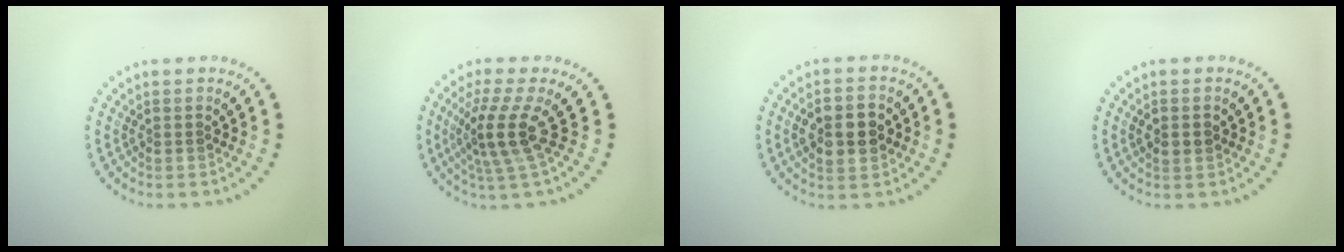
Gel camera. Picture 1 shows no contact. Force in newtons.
{"total": 4.0, "press": 2.8, "slide": 2.8}
{"total": 4.9, "press": 4.9, "slide": 0.2}
{"total": 1.5, "press": 1.5, "slide": 0.3}